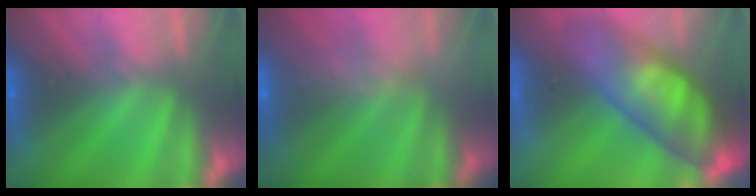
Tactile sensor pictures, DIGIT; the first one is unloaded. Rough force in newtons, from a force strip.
{"total": 2.6}
{"total": 7.8}